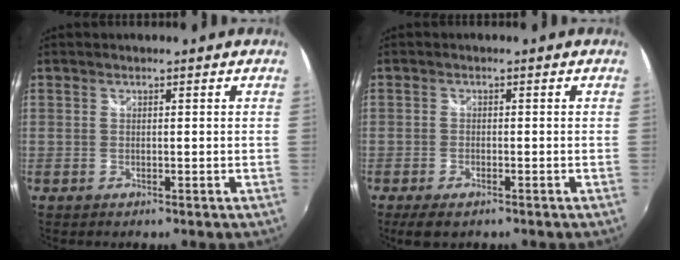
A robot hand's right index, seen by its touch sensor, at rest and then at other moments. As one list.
[{"total": 4.3, "force": [-3.1, 1.6, 2.5], "torque": [-0.061, -0.018, -0.053]}]